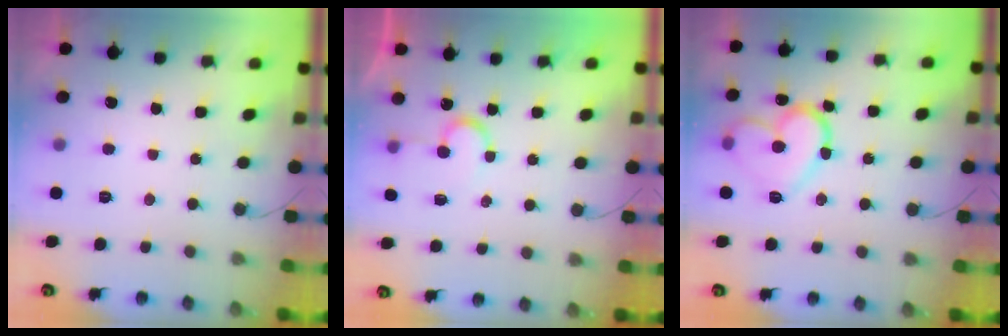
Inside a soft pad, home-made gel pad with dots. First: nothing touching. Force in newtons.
{"total": 6.8, "press": 6.8, "slide": 0.3}
{"total": 15.0, "press": 14.9, "slide": 1.5}